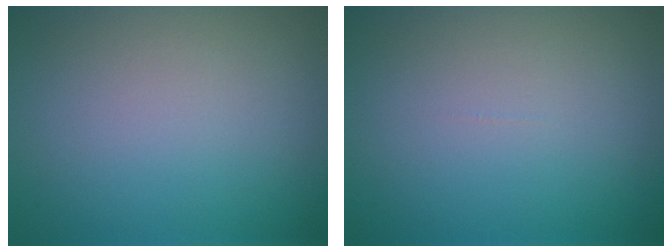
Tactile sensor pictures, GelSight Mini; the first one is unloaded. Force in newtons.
{"total": 0.0}